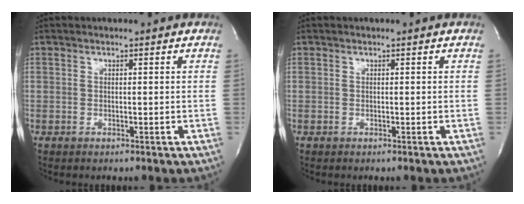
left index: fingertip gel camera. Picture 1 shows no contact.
{"total": 0.0}